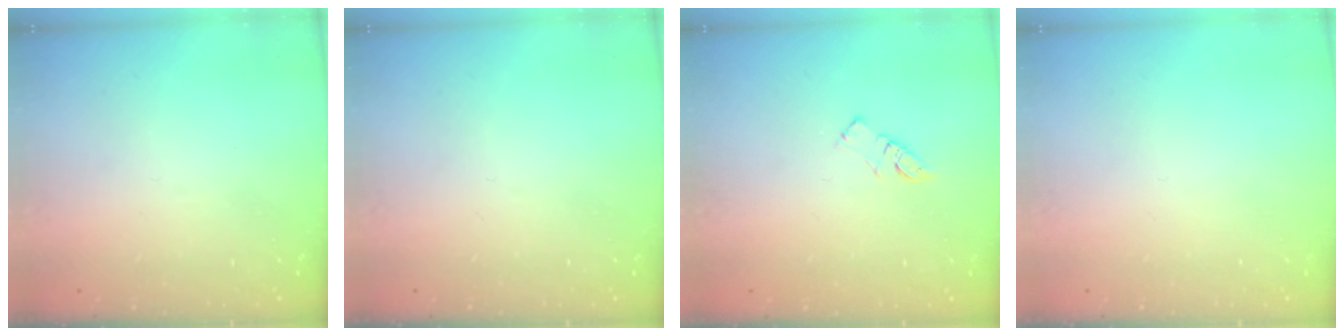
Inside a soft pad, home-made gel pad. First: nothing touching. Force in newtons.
{"total": 0.0}
{"total": 5.8, "press": 5.8, "slide": 0.4}
{"total": 0.0}